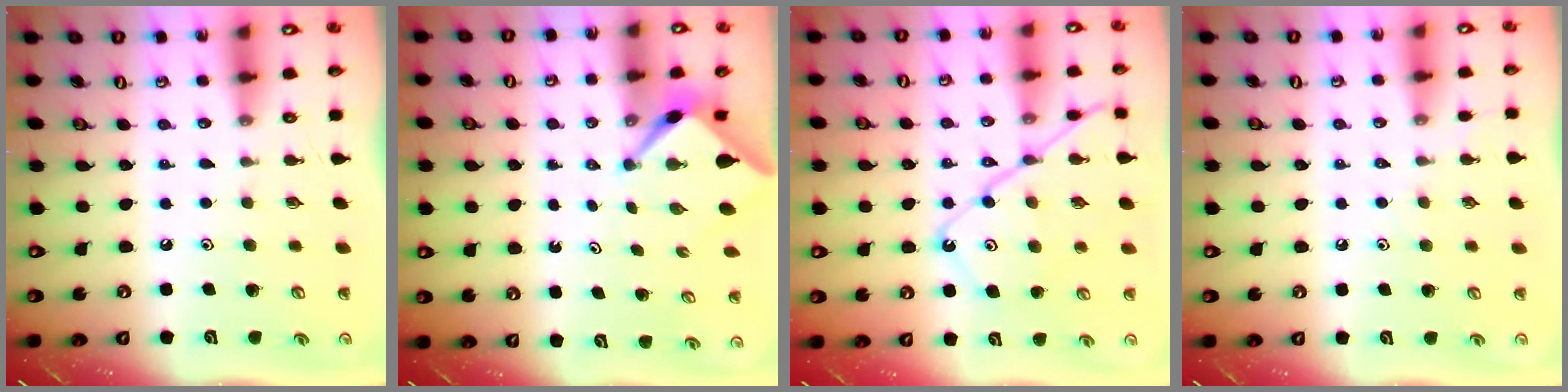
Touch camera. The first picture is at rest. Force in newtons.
{"total": 2.5, "press": 2.5, "slide": 0.3}
{"total": 13.8, "press": 13.7, "slide": 1.6}
{"total": 2.4, "press": 2.4, "slide": 0.4}